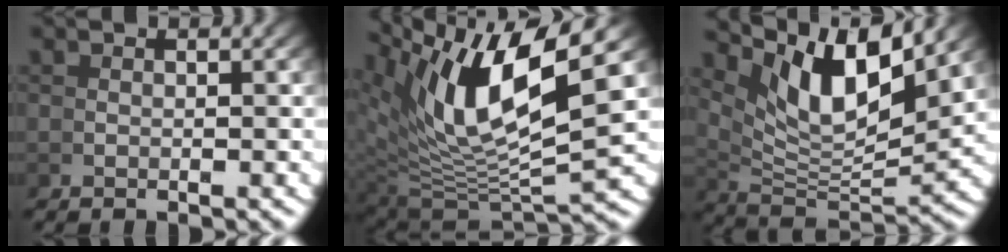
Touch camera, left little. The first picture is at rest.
{"total": 12.5, "force": [3.6, 6.0, 10.3], "torque": [-0.202, -0.011, 0.076]}
{"total": 11.1, "force": [5.2, 4.8, 8.5], "torque": [-0.146, 0.002, 0.093]}